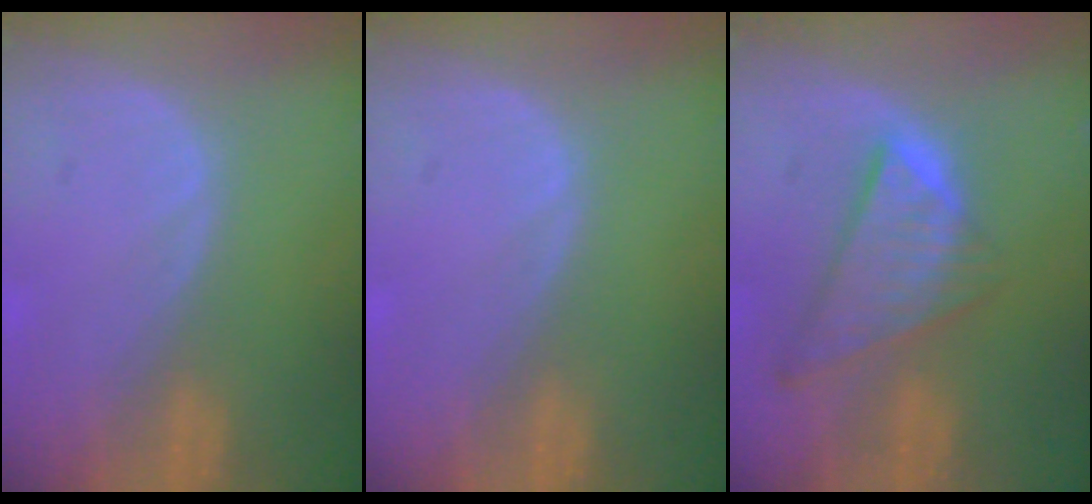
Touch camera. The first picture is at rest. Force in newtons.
{"total": 0.0}
{"total": 8.6, "press": 7.3, "slide": 4.5}